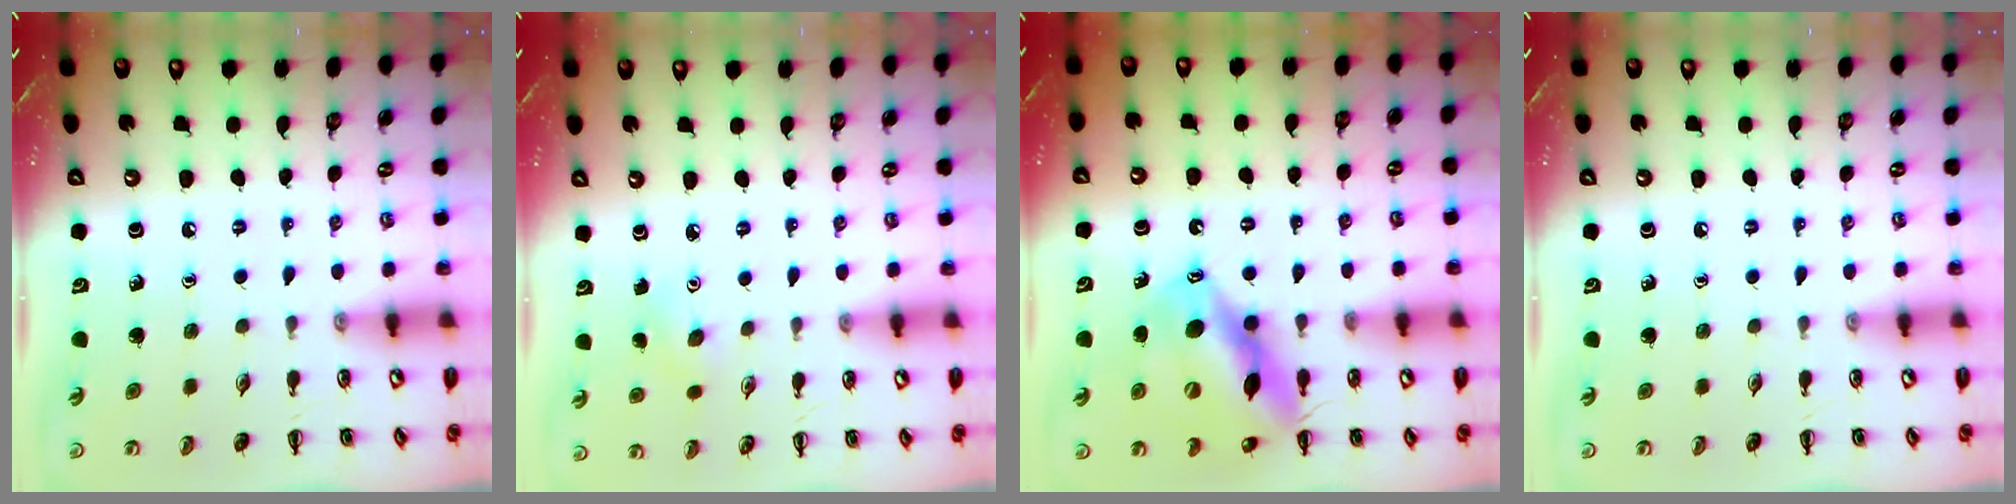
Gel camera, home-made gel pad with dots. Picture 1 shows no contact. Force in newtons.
{"total": 3.6, "press": 3.5, "slide": 1.0}
{"total": 14.2, "press": 13.7, "slide": 4.0}
{"total": 0.0}